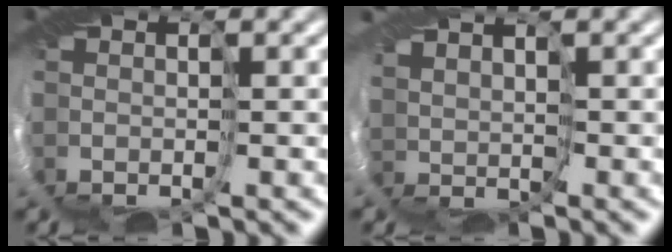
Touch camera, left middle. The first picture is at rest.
{"total": 1.6, "force": [1.6, 0.2, 0.0], "torque": [-0.010, 0.002, 0.029]}